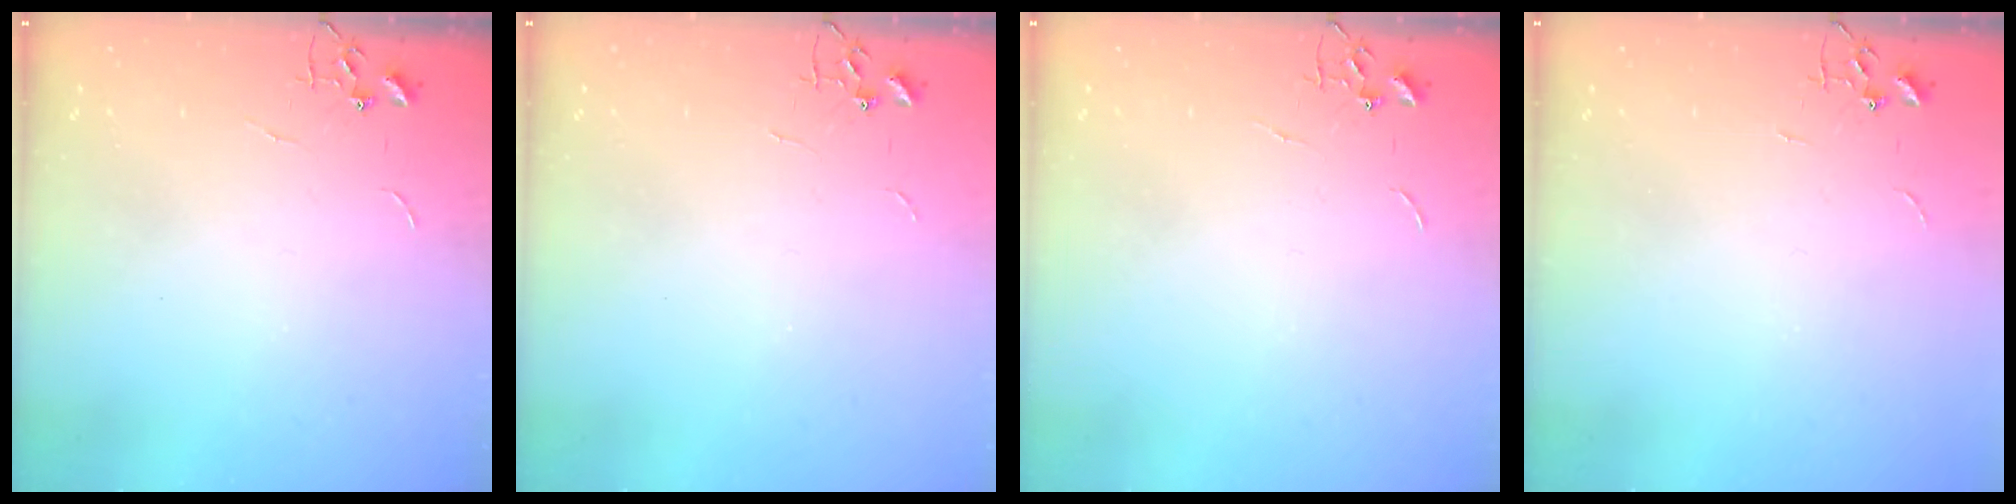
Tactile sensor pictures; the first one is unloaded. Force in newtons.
{"total": 0.0}
{"total": 0.0}
{"total": 0.0}